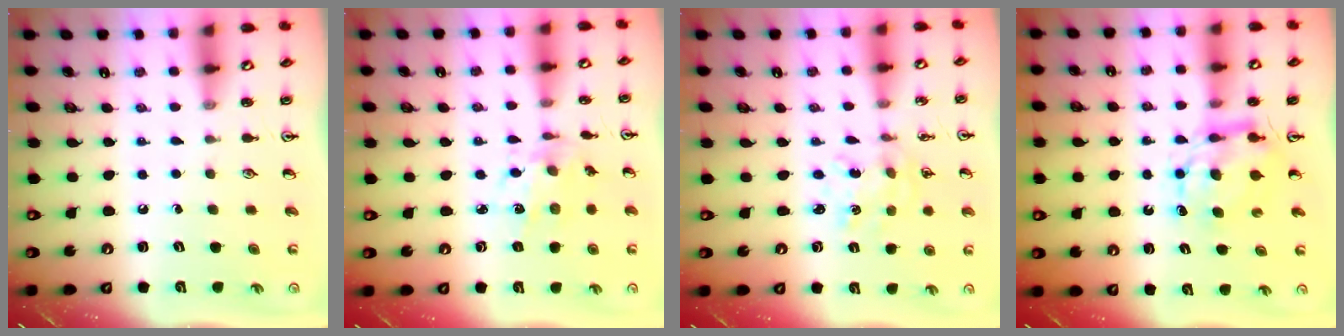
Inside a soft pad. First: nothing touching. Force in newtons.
{"total": 6.3, "press": 6.2, "slide": 1.5}
{"total": 1.5, "press": 1.5, "slide": 0.1}
{"total": 7.4, "press": 7.3, "slide": 0.6}